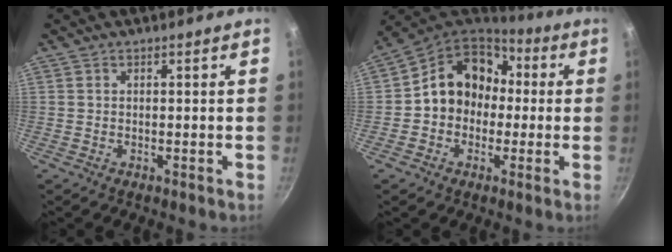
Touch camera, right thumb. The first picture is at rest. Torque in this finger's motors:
{"motor_torque": [0.44, 2.62, 1.35, 0.07, 0.25]}